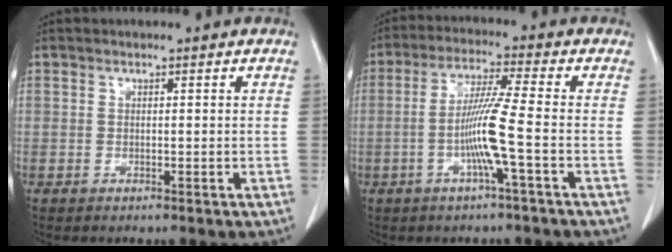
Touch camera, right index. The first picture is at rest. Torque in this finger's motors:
{"motor_torque": [1.26, -0.40, 0.51, 0.10]}